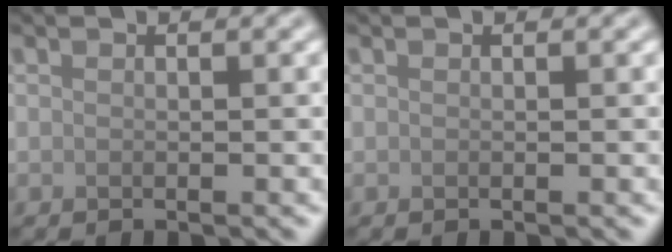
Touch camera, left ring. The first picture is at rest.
{"total": 0.0}